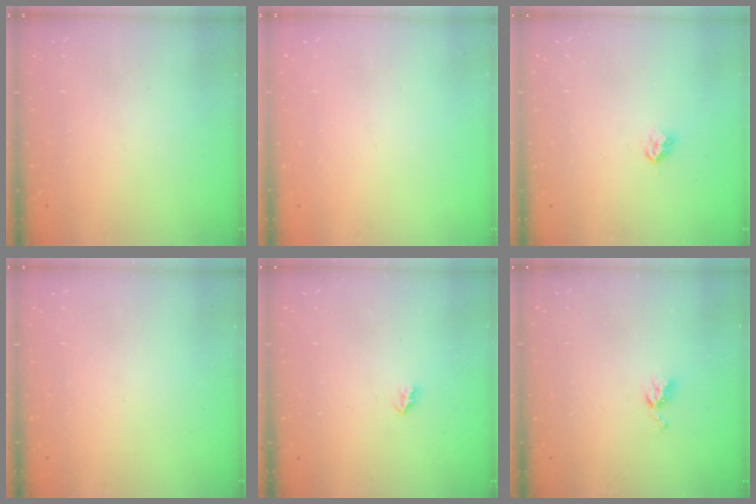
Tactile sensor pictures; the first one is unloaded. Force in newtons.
{"total": 0.0}
{"total": 3.0, "press": 3.0, "slide": 0.4}
{"total": 0.0}
{"total": 2.1, "press": 2.1, "slide": 0.4}
{"total": 4.1, "press": 4.1, "slide": 0.5}